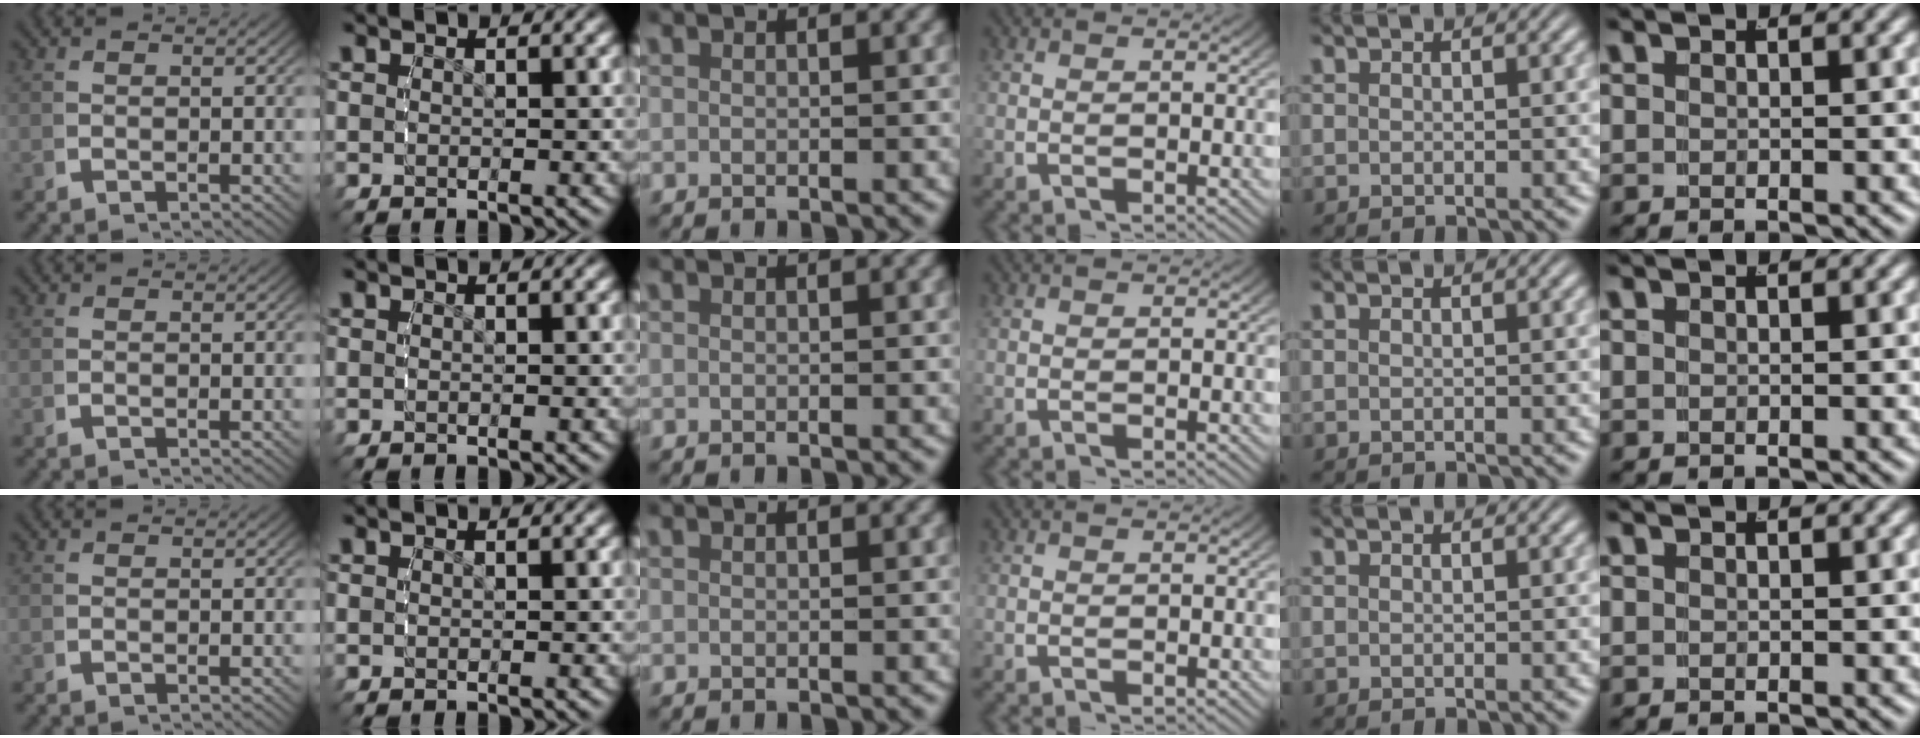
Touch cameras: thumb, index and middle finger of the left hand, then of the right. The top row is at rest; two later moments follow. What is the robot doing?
{"motion": "reach", "object": "photo album"}